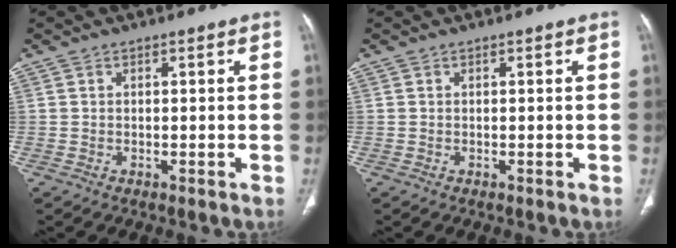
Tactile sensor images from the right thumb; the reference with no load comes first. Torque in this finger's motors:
{"motor_torque": [0.00, 0.00, -0.25, -0.08, 0.00]}